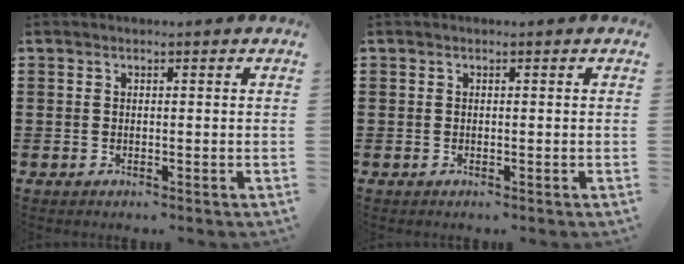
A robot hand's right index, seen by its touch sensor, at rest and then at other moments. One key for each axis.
{"total": 0.0}